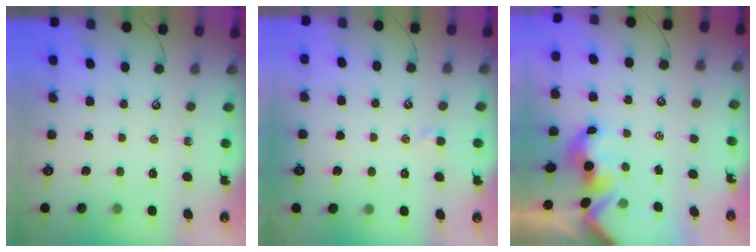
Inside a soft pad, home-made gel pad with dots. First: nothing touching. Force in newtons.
{"total": 0.5, "press": 0.4, "slide": 0.3}
{"total": 2.1, "press": 2.0, "slide": 0.7}